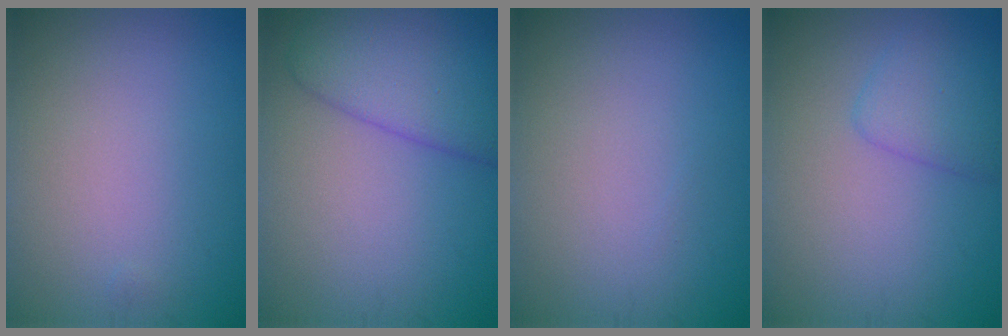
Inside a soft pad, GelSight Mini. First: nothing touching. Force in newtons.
{"total": 5.6, "press": 5.6, "slide": 0.3}
{"total": 0.0}
{"total": 2.6, "press": 2.6, "slide": 0.0}